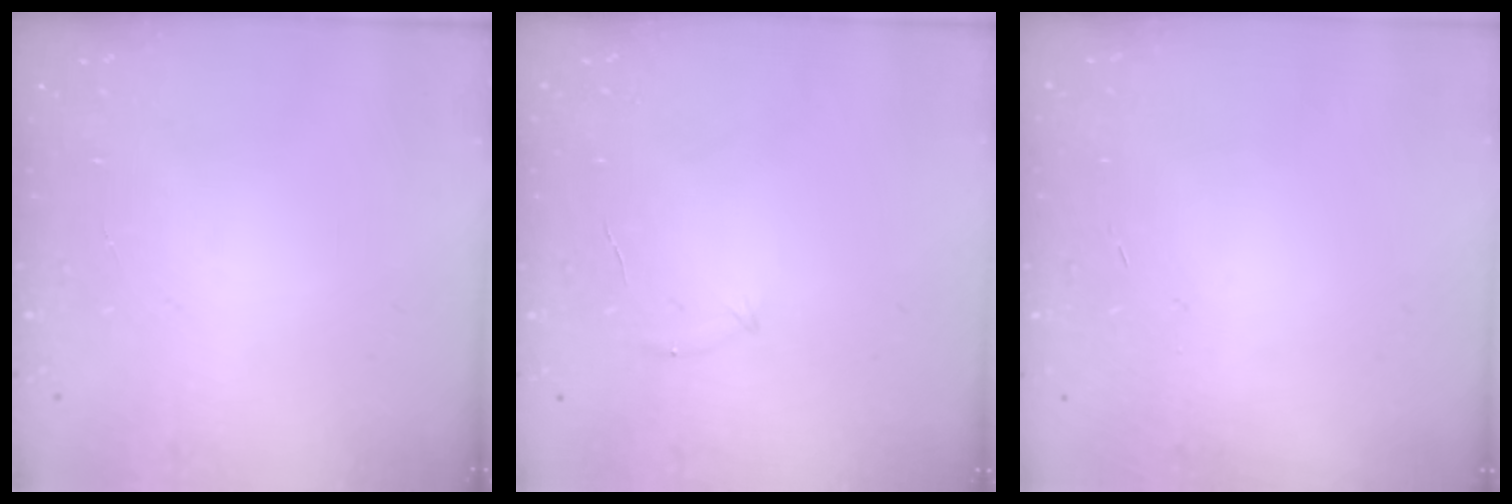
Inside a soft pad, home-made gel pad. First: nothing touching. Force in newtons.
{"total": 4.7, "press": 4.5, "slide": 1.3}
{"total": 0.6, "press": 0.5, "slide": 0.2}